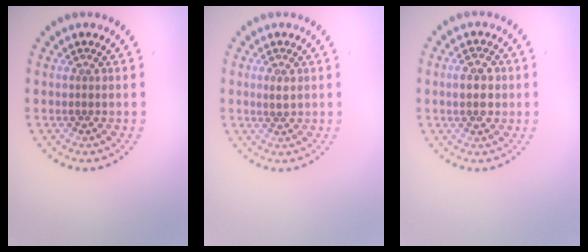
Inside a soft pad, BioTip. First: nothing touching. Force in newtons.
{"total": 1.0, "press": 1.0, "slide": 0.3}
{"total": 2.8, "press": 2.8, "slide": 0.1}